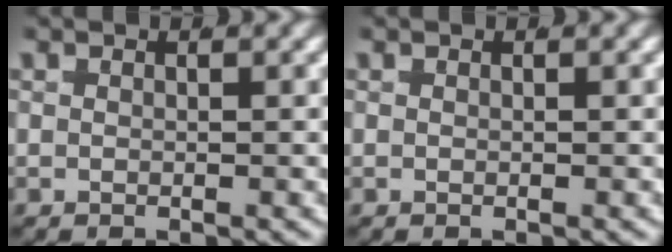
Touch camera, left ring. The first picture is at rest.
{"total": 0.0}